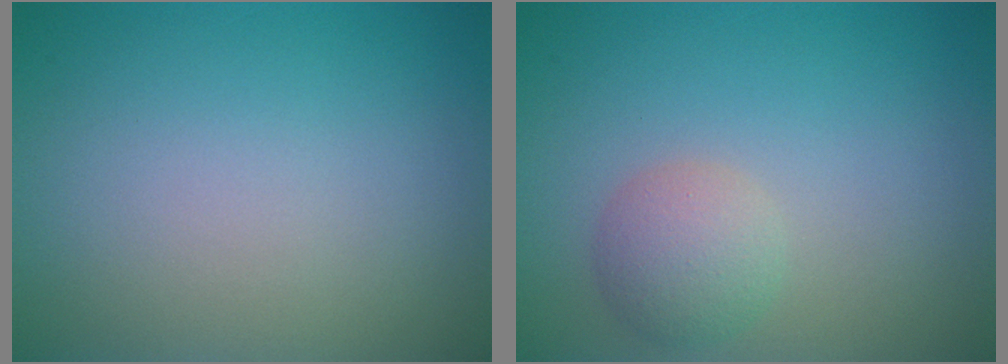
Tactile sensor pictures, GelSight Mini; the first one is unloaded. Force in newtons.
{"total": 2.7, "press": 2.7, "slide": 0.1}